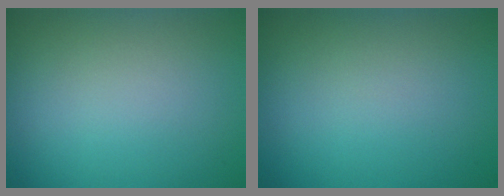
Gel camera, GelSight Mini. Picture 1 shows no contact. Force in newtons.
{"total": 0.0}